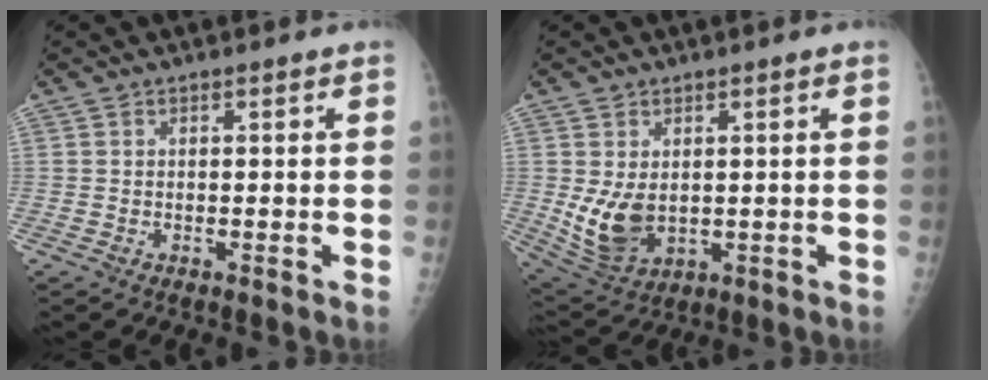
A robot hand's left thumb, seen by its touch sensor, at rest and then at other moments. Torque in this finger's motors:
{"motor_torque": [0.96, 1.12, 0.88, -0.04, 0.10]}